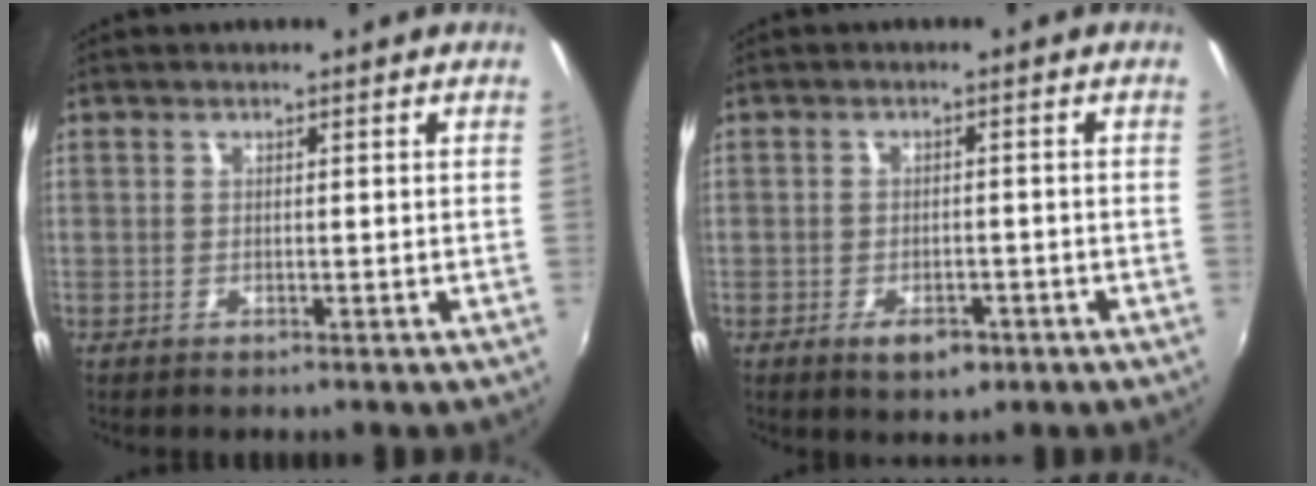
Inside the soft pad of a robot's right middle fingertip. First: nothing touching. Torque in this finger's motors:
{"motor_torque": [1.07, -0.42, 0.21, 0.14]}